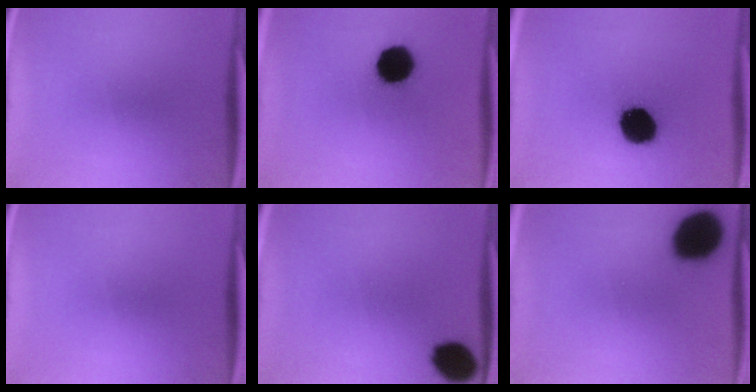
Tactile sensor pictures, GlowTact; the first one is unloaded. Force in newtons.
{"total": 12.6}
{"total": 15.5}
{"total": 0.0}
{"total": 9.7}
{"total": 16.5}